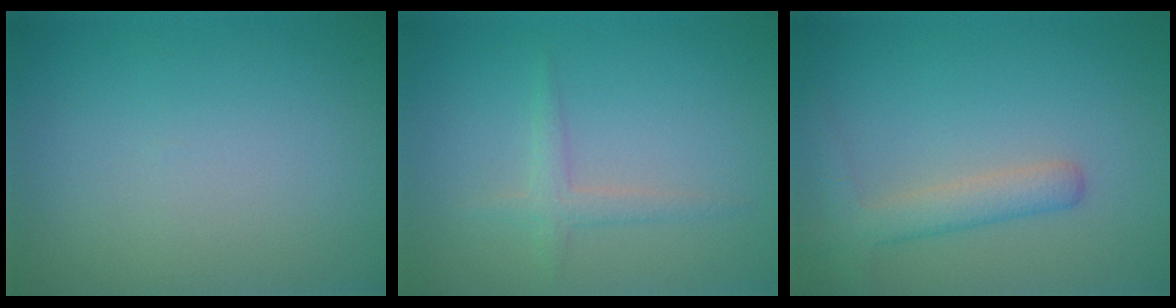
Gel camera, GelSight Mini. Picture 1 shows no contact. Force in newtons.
{"total": 1.5, "press": 1.5, "slide": 0.1}
{"total": 2.8, "press": 2.8, "slide": 0.1}